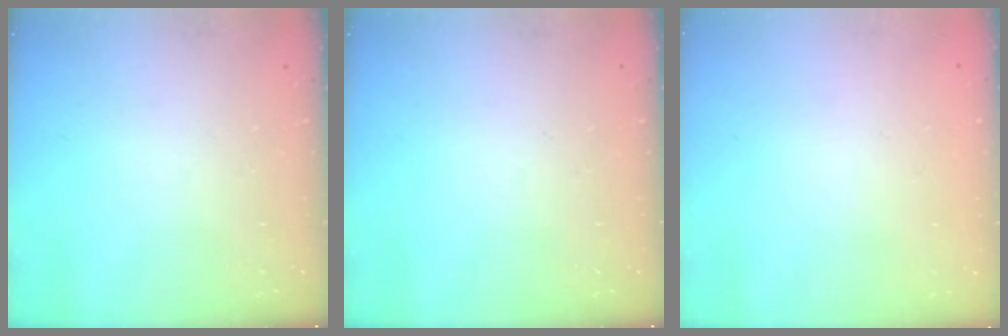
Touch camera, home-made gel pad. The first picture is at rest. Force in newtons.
{"total": 0.0}
{"total": 1.6, "press": 1.6, "slide": 0.2}